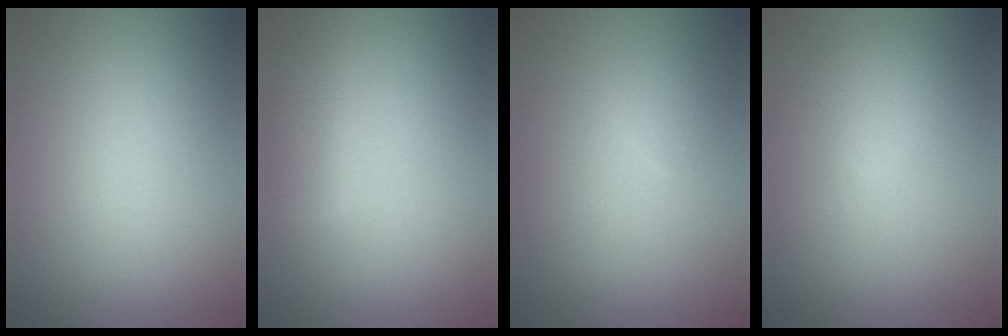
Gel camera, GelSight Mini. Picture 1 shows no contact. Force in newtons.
{"total": 2.3, "press": 2.3, "slide": 0.2}
{"total": 1.0, "press": 1.0, "slide": 0.0}
{"total": 1.9, "press": 1.9, "slide": 0.1}